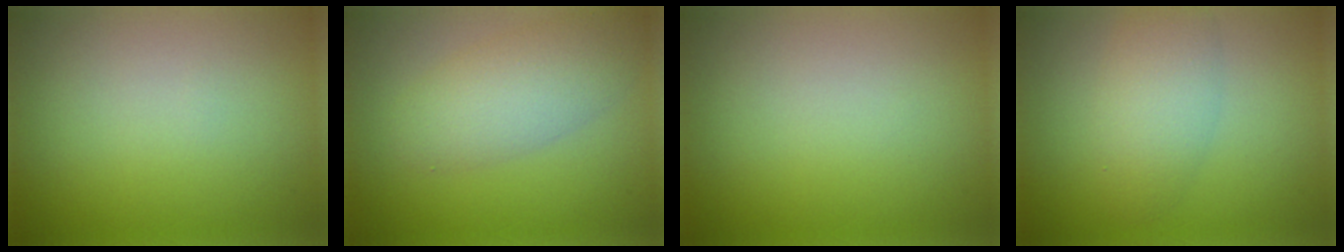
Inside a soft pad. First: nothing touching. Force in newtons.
{"total": 4.5, "press": 4.5, "slide": 0.4}
{"total": 0.0}
{"total": 3.8, "press": 3.8, "slide": 0.1}